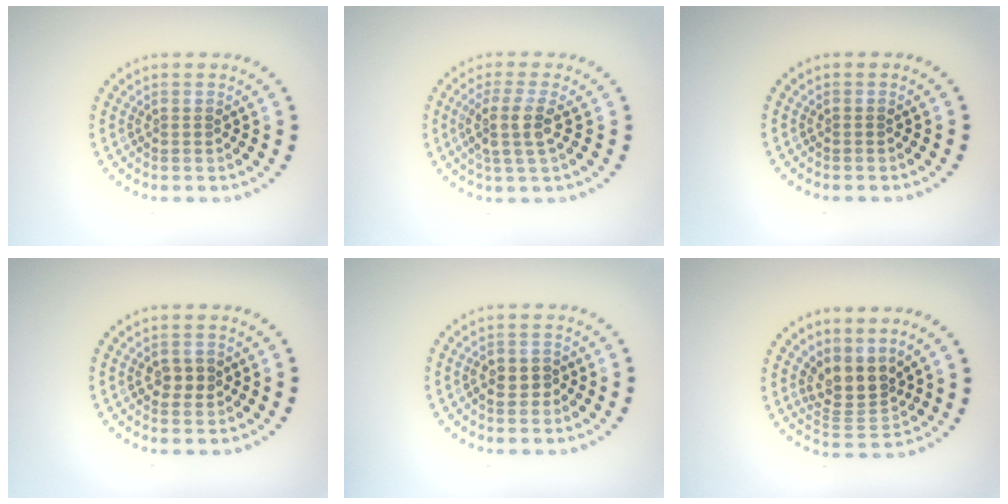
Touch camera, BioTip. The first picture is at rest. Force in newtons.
{"total": 3.2, "press": 2.5, "slide": 2.0}
{"total": 0.0}
{"total": 1.9, "press": 1.9, "slide": 0.1}
{"total": 1.6, "press": 1.5, "slide": 0.5}
{"total": 3.5, "press": 2.6, "slide": 2.4}